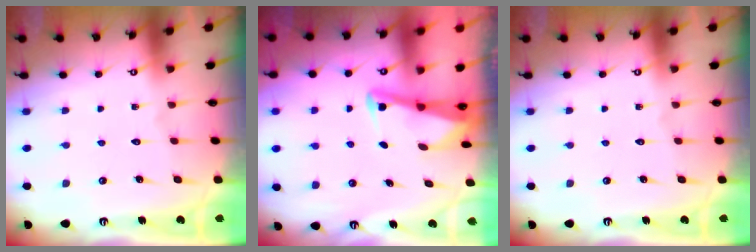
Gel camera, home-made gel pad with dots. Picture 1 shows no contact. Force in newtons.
{"total": 3.0, "press": 2.9, "slide": 0.4}
{"total": 0.0}